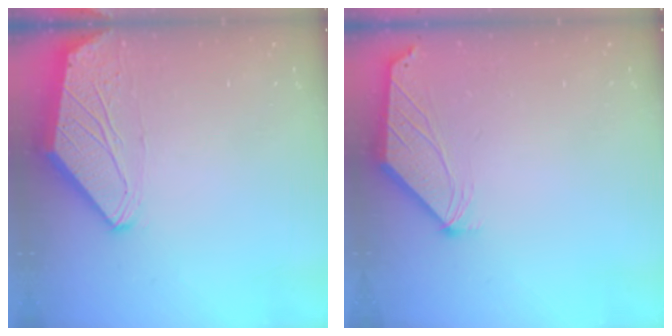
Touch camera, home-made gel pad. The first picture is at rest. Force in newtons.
{"total": 1.0, "press": 0.9, "slide": 0.3}